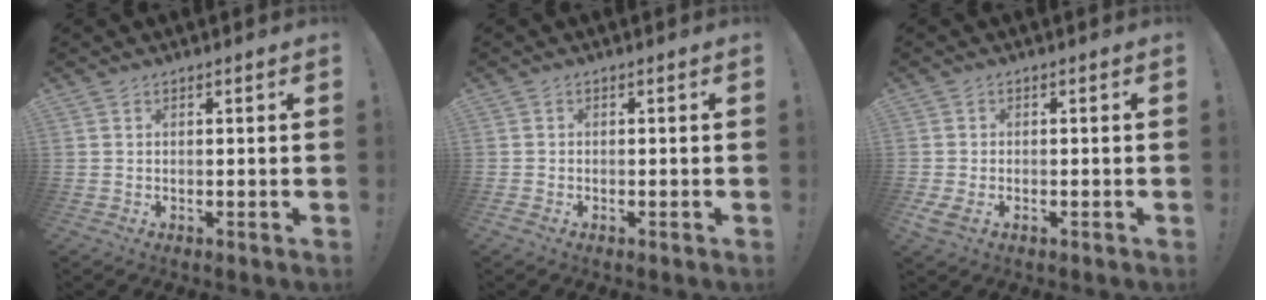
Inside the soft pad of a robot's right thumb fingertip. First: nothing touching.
{"total": 0.7, "force": [-0.5, 0.3, 0.4], "torque": [-0.004, 0.002, -0.009]}
{"total": 2.5, "force": [-0.5, 1.5, 2.0], "torque": [-0.044, -0.003, -0.010]}